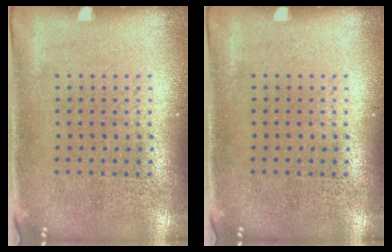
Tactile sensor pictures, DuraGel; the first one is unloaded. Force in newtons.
{"total": 0.0}